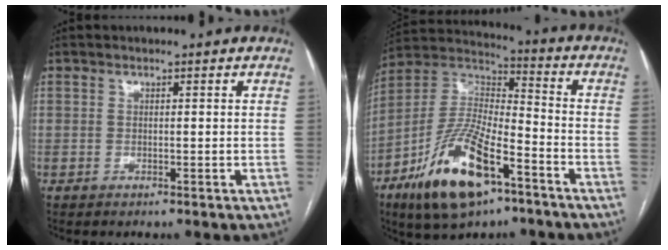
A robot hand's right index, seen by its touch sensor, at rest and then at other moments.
{"total": 18.1, "force": [-9.9, 5.9, 14.0], "torque": [-0.295, -0.012, -0.175]}